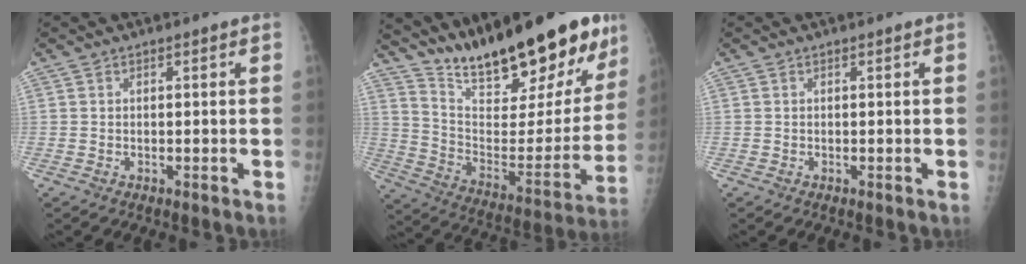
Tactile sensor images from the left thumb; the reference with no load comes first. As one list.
[{"total": 27.2, "force": [20.5, 7.7, 16.2], "torque": [-0.212, -0.091, 0.318]}, {"total": 0.0}]